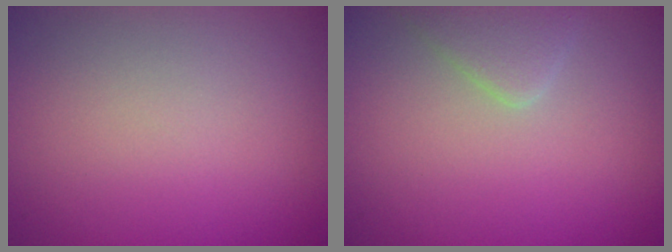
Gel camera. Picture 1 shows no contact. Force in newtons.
{"total": 2.1, "press": 2.1, "slide": 0.2}